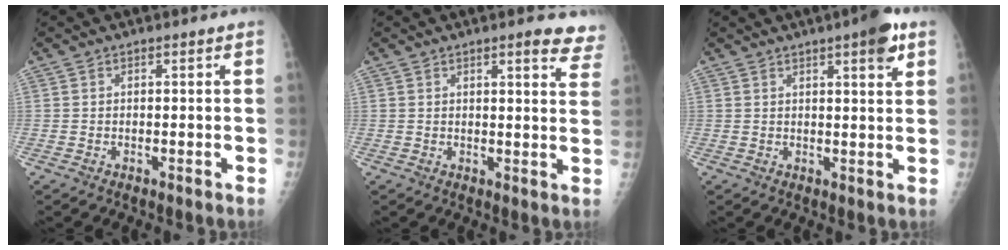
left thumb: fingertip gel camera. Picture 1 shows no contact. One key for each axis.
{"total": 8.3, "fx": 6.5, "fy": 1.9, "fz": 4.8, "tx": -0.029, "ty": -0.026, "tz": 0.058}
{"total": 6.3, "fx": 3.6, "fy": 1.2, "fz": 5.1, "tx": -0.062, "ty": -0.013, "tz": 0.045}